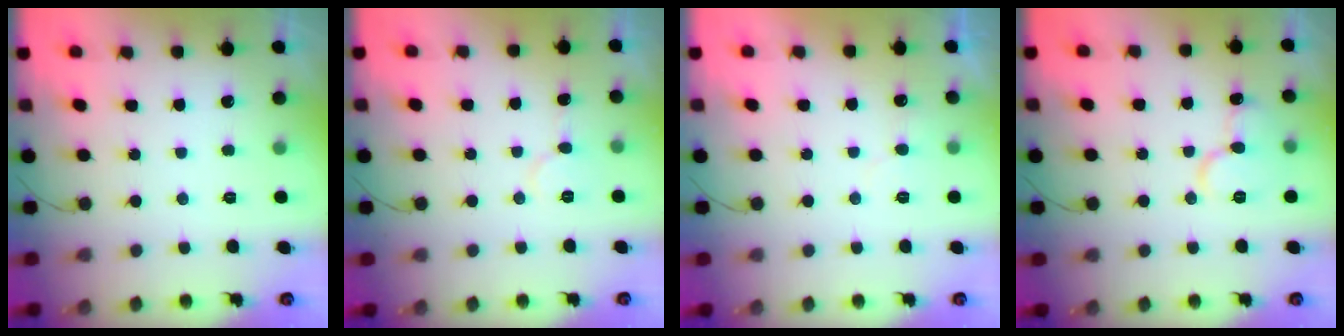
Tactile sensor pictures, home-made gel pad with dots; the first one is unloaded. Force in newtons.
{"total": 5.2, "press": 5.2, "slide": 0.3}
{"total": 5.3, "press": 5.3, "slide": 0.4}
{"total": 10.2, "press": 10.1, "slide": 1.4}